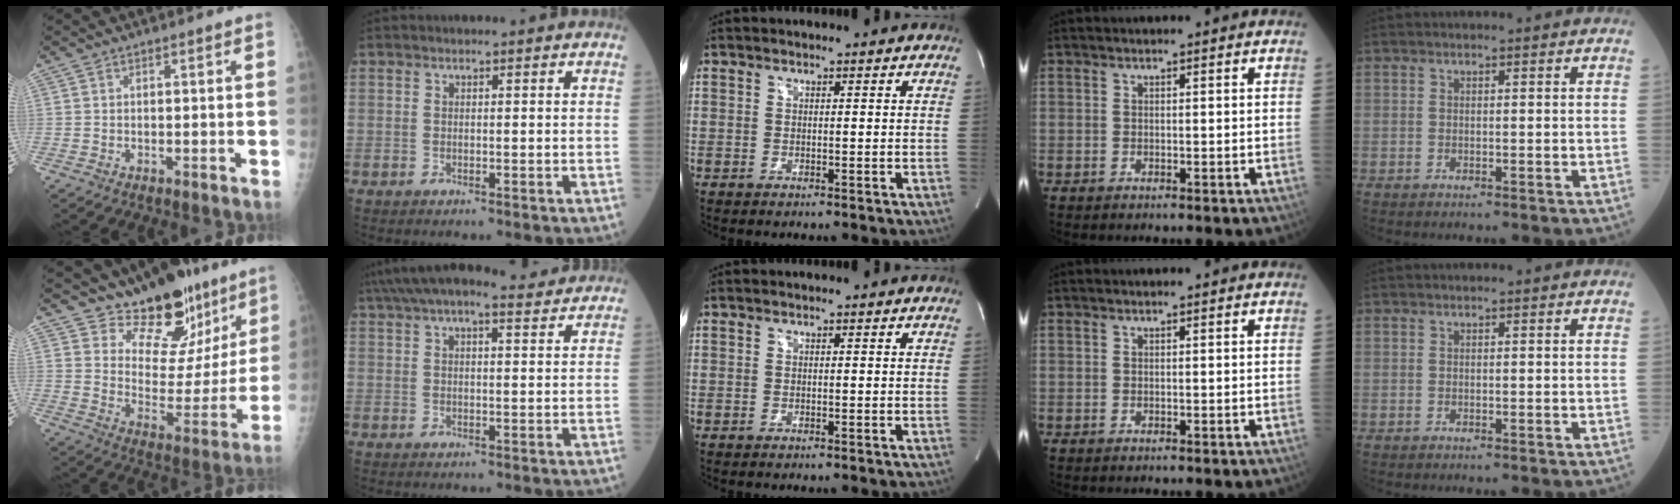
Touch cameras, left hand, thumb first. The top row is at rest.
{"thumb": {"total": 16.4, "force": [12.1, 8.7, 6.8], "torque": [-0.028, -0.088, 0.186]}, "index": {"total": 12.2, "force": [10.4, 2.7, 5.8], "torque": [-0.109, 0.045, 0.152]}}